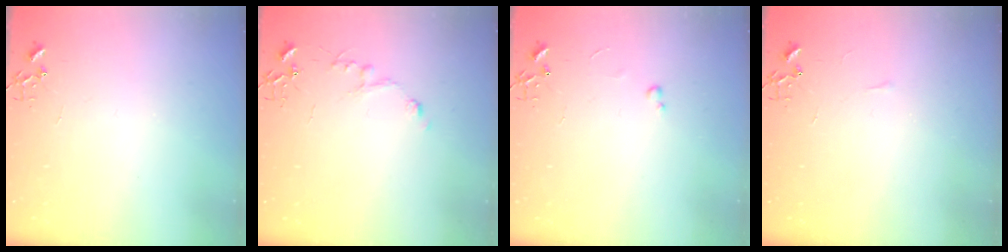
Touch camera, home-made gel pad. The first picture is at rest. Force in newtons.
{"total": 5.5, "press": 5.5, "slide": 0.6}
{"total": 2.4, "press": 2.3, "slide": 0.4}
{"total": 3.3, "press": 3.2, "slide": 0.5}